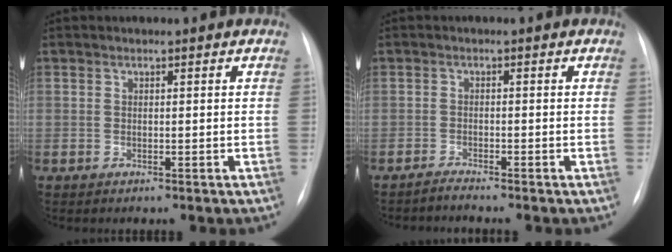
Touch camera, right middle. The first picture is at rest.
{"total": 1.5, "force": [-1.4, -0.4, -0.1], "torque": [0.000, -0.007, -0.026]}